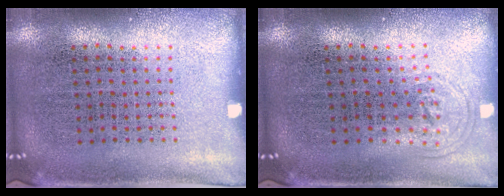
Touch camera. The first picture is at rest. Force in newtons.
{"total": 0.8, "press": 0.6, "slide": 0.6}